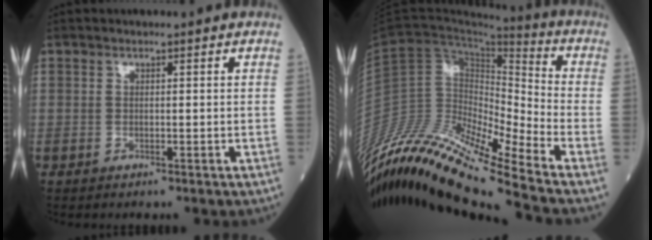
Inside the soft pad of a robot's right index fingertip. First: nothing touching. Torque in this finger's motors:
{"motor_torque": [-1.99, -0.15, -1.06, -0.21]}